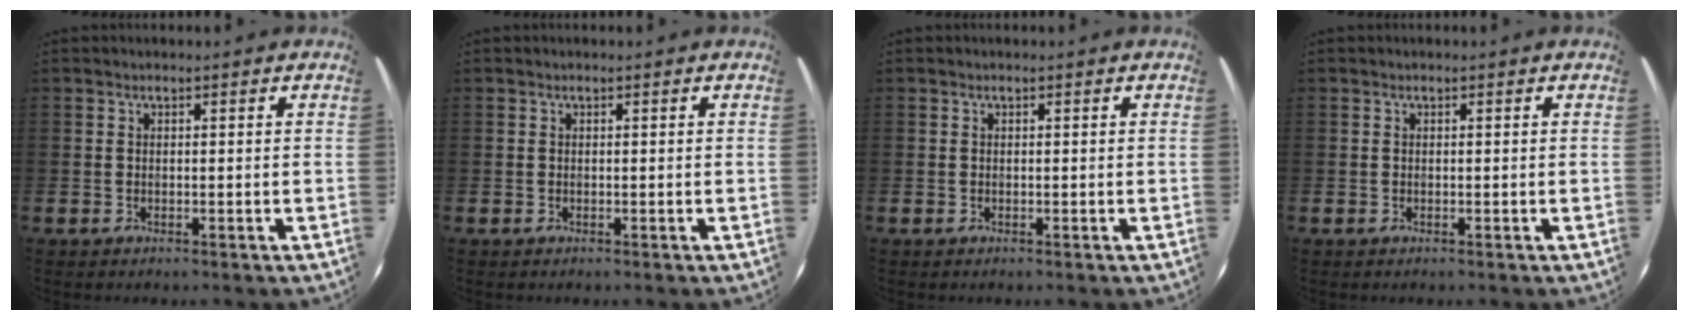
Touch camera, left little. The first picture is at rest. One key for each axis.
{"total": 0.0}
{"total": 0.0}
{"total": 0.0}